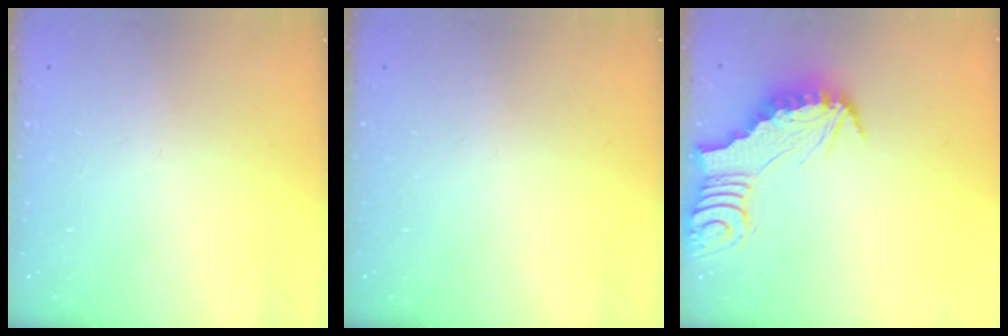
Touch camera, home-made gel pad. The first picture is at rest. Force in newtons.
{"total": 0.0}
{"total": 3.0, "press": 3.0, "slide": 0.3}